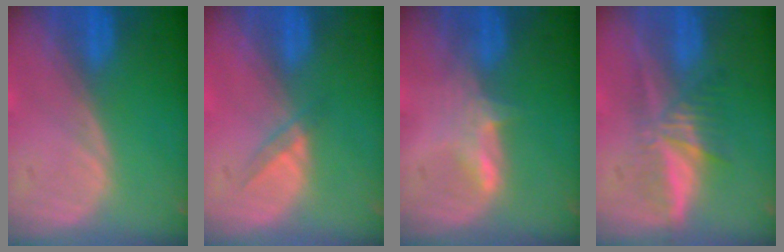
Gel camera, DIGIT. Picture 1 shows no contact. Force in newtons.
{"total": 1.9, "press": 1.7, "slide": 1.0}
{"total": 2.9, "press": 2.9, "slide": 0.4}
{"total": 5.4, "press": 5.2, "slide": 1.5}